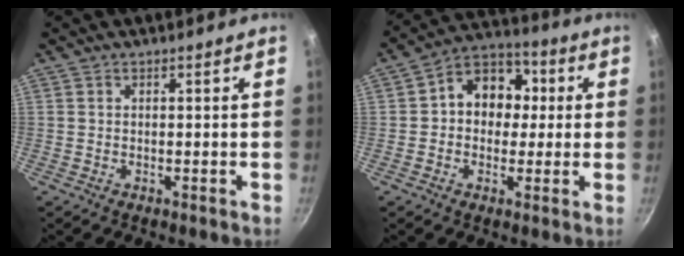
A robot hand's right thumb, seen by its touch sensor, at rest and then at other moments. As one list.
[{"total": 11.4, "force": [1.1, 9.3, 6.6], "torque": [-0.051, 0.026, -0.004]}]